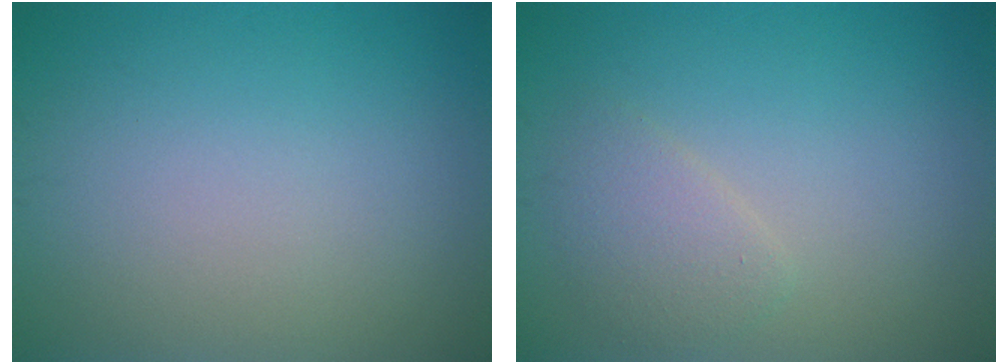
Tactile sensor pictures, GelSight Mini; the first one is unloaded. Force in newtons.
{"total": 2.1, "press": 2.1, "slide": 0.1}